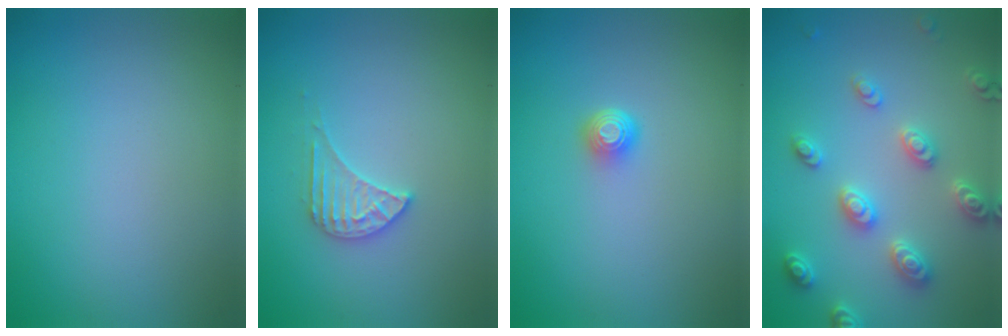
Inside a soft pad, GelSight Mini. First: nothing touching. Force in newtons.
{"total": 2.3, "press": 2.3, "slide": 0.3}
{"total": 1.6, "press": 1.2, "slide": 1.0}
{"total": 4.6, "press": 4.5, "slide": 0.9}